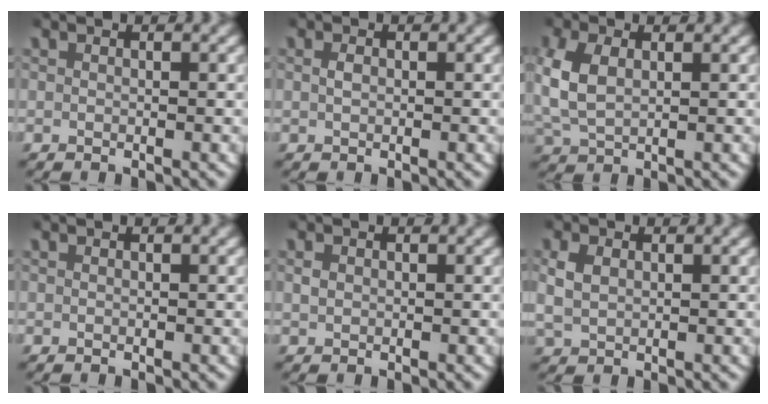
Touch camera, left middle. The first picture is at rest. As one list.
[{"total": 0.6, "force": [0.0, 0.5, 0.4], "torque": [-0.012, -0.001, 0.002]}, {"total": 4.4, "force": [0.6, 3.4, 2.8], "torque": [-0.092, -0.010, 0.020]}, {"total": 0.0}, {"total": 0.7, "force": [0.1, 0.7, 0.3], "torque": [-0.009, 0.000, 0.005]}, {"total": 2.9, "force": [0.6, 2.4, 1.5], "torque": [-0.043, -0.002, 0.018]}]